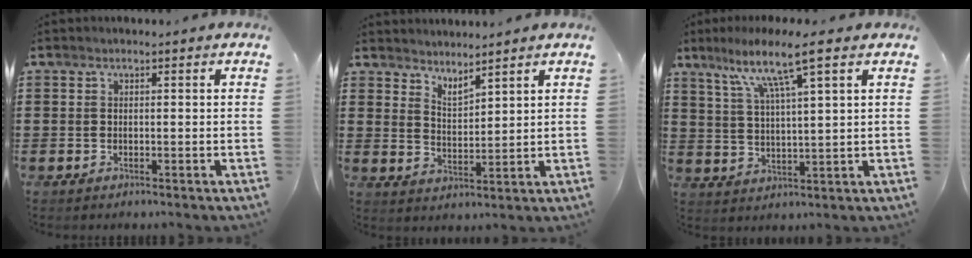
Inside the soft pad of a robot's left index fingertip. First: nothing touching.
{"total": 3.1, "force": [3.1, -0.1, 0.0], "torque": [-0.010, -0.012, 0.058]}
{"total": 9.2, "force": [5.9, 0.7, 7.0], "torque": [-0.151, -0.014, 0.100]}